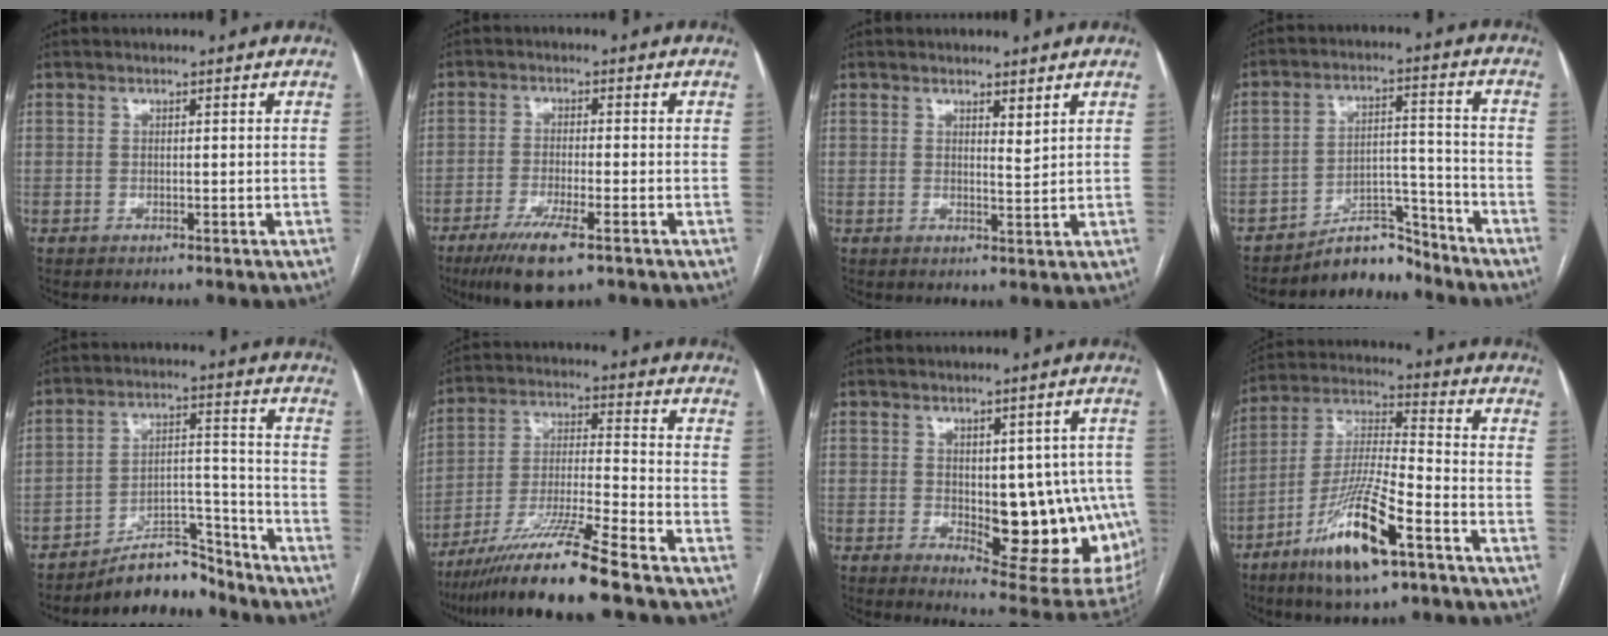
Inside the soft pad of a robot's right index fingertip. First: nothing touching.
{"total": 8.0, "force": [-5.0, 1.1, 6.2], "torque": [-0.116, -0.020, -0.085]}
{"total": 2.0, "force": [1.6, 0.3, 1.3], "torque": [-0.026, -0.012, 0.030]}
{"total": 7.2, "force": [-6.8, 2.1, 0.8], "torque": [-0.001, 0.046, -0.113]}
{"total": 8.8, "force": [-8.1, 2.6, 1.9], "torque": [-0.018, 0.046, -0.137]}
{"total": 13.4, "force": [-10.4, -1.8, 8.2], "torque": [-0.152, -0.021, -0.191]}
{"total": 16.4, "force": [-2.0, 6.9, 14.7], "torque": [-0.141, 0.004, -0.001]}
{"total": 15.1, "force": [-8.2, 2.2, 12.5], "torque": [-0.248, -0.019, -0.149]}